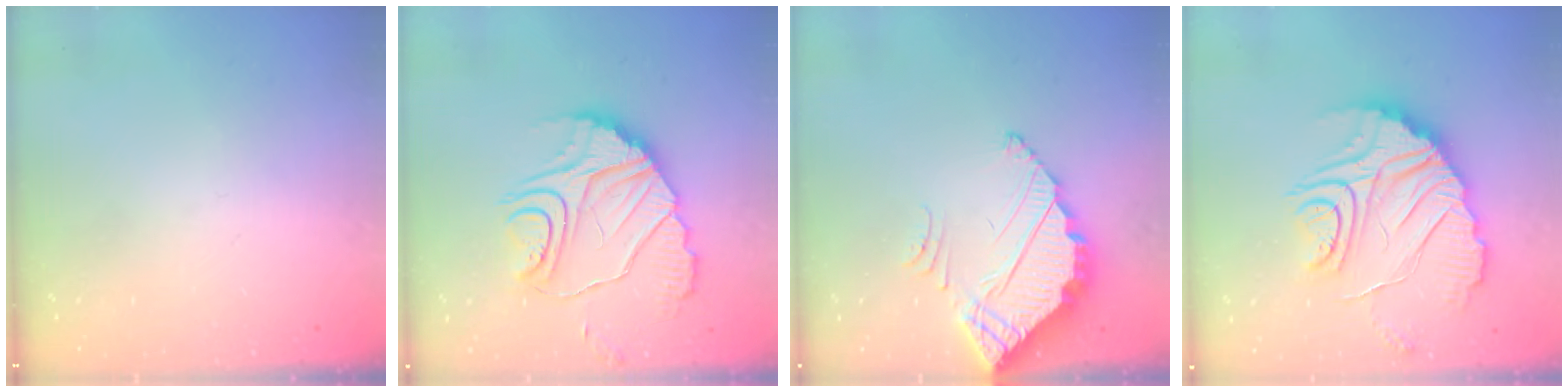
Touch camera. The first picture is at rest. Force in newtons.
{"total": 14.2, "press": 14.1, "slide": 0.8}
{"total": 3.9, "press": 3.8, "slide": 0.3}
{"total": 18.5, "press": 18.4, "slide": 2.3}